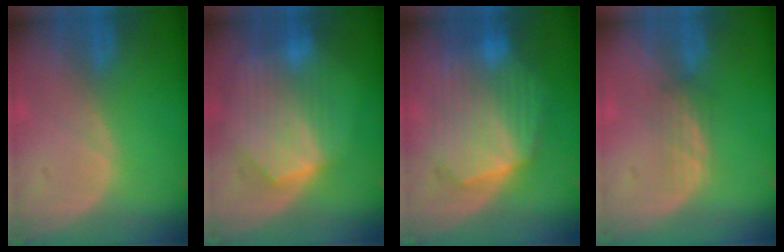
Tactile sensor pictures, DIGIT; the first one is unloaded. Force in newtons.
{"total": 9.3, "press": 8.2, "slide": 4.3}
{"total": 10.6, "press": 10.6, "slide": 0.8}
{"total": 2.1, "press": 2.1, "slide": 0.2}